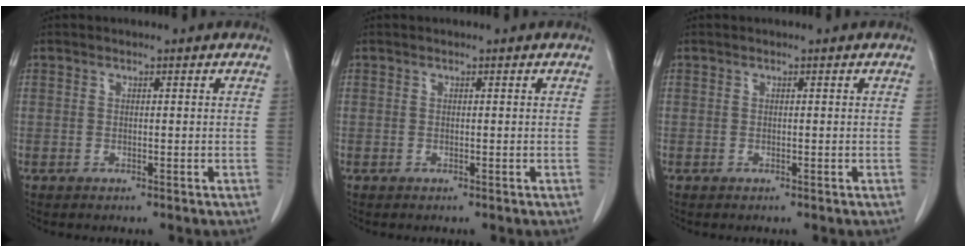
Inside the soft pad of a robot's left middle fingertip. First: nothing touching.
{"total": 0.0}
{"total": 0.0}